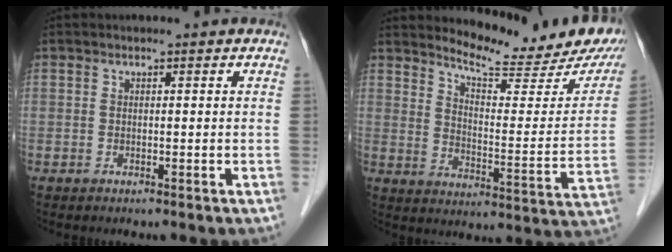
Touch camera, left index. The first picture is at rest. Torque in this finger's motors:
{"motor_torque": [-0.04, -1.07, 0.31, 0.06]}